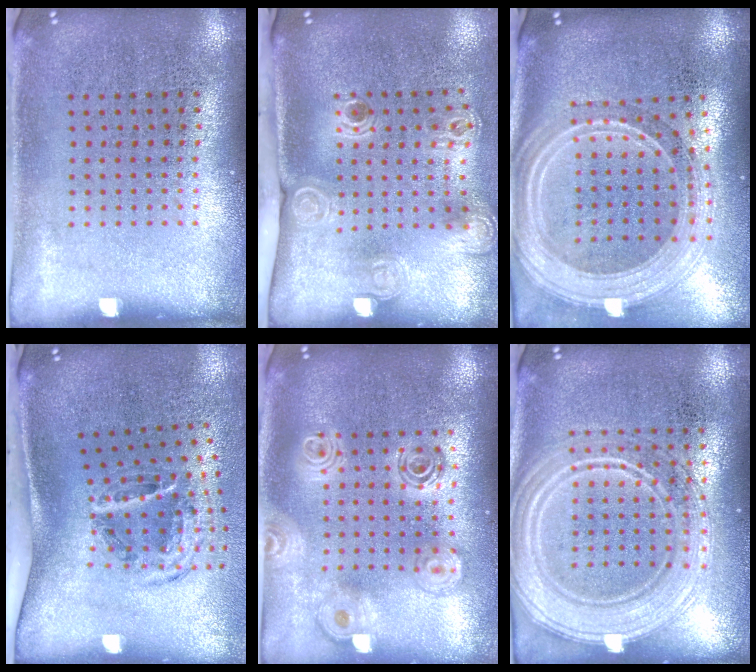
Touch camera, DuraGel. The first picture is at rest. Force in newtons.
{"total": 2.4, "press": 1.7, "slide": 1.7}
{"total": 2.8, "press": 2.3, "slide": 1.6}
{"total": 2.0, "press": 1.2, "slide": 1.5}
{"total": 2.1, "press": 1.7, "slide": 1.3}
{"total": 3.7, "press": 3.6, "slide": 0.6}